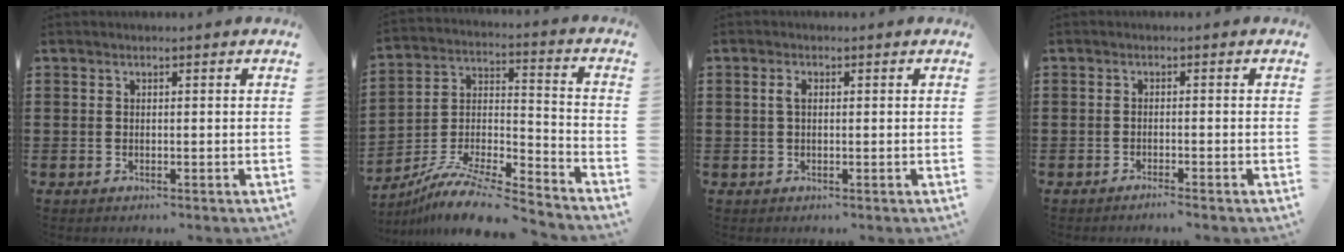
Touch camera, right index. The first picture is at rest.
{"total": 10.0, "force": [-9.1, 1.2, 4.2], "torque": [-0.081, 0.011, -0.184]}
{"total": 1.7, "force": [0.3, 0.9, 1.4], "torque": [-0.031, 0.006, 0.004]}
{"total": 1.2, "force": [-1.1, -0.1, 0.5], "torque": [-0.009, -0.001, -0.021]}